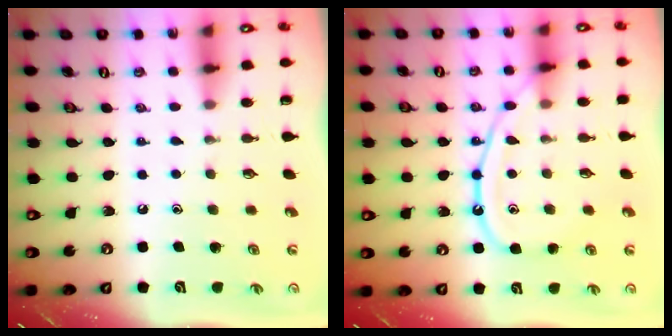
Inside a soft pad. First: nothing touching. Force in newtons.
{"total": 12.1, "press": 12.0, "slide": 1.5}